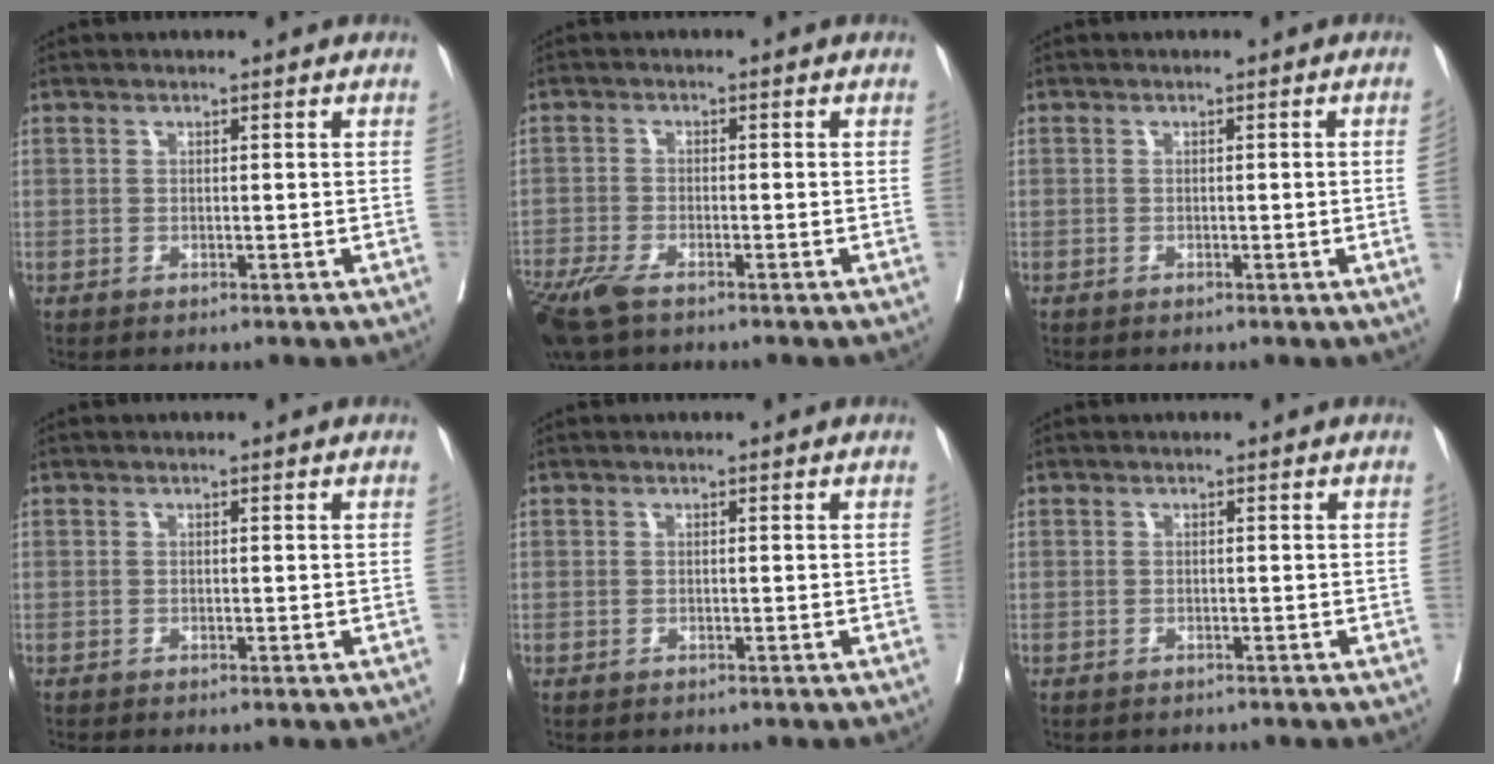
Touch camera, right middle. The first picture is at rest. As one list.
[{"total": 8.1, "force": [-5.9, 2.5, 5.0], "torque": [-0.100, -0.019, -0.107]}, {"total": 1.4, "force": [-0.2, -0.5, 1.3], "torque": [-0.015, -0.002, -0.001]}, {"total": 0.7, "force": [-0.7, -0.2, 0.2], "torque": [0.000, 0.001, -0.013]}, {"total": 0.5, "force": [-0.5, 0.3, 0.0], "torque": [-0.009, 0.002, -0.009]}, {"total": 1.9, "force": [-1.7, 0.8, 0.1], "torque": [-0.013, -0.003, -0.027]}]